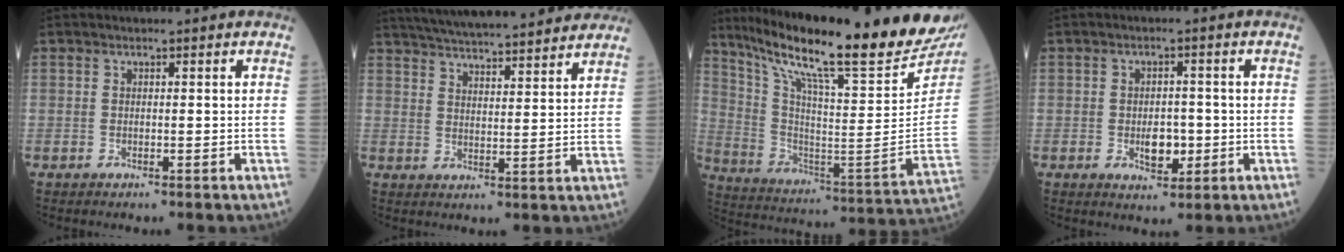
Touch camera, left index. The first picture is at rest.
{"total": 20.7, "force": [18.7, 2.3, 8.7], "torque": [-0.142, 0.028, 0.263]}
{"total": 30.6, "force": [25.0, 2.7, 17.3], "torque": [-0.300, -0.071, 0.359]}
{"total": 4.1, "force": [-0.9, 2.4, 3.3], "torque": [-0.052, 0.001, -0.008]}